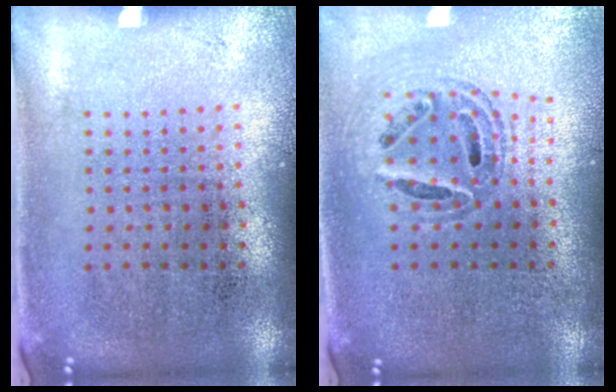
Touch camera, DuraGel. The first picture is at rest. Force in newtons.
{"total": 0.8, "press": 0.8, "slide": 0.1}